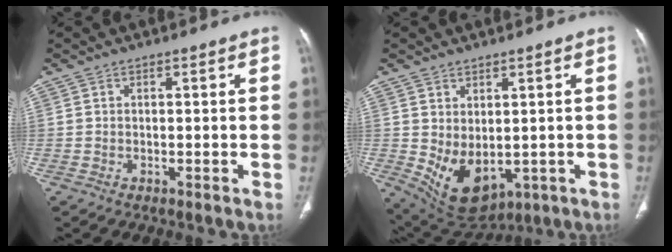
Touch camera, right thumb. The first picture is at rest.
{"total": 9.8, "force": [-0.9, 6.1, 7.6], "torque": [-0.116, -0.009, 0.020]}